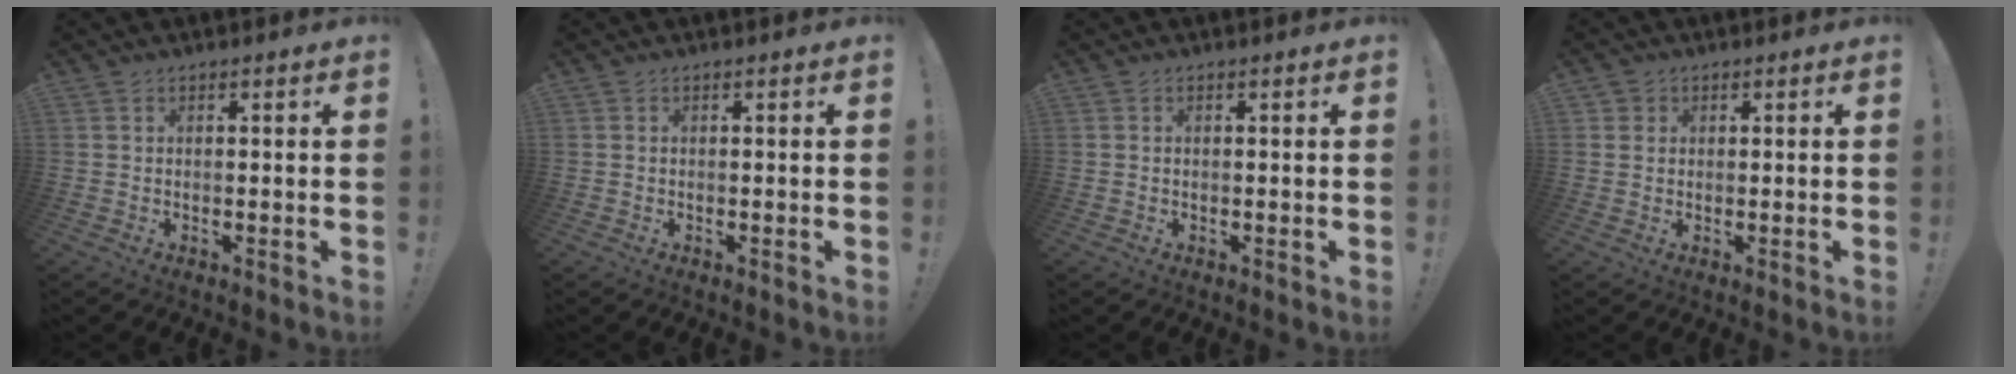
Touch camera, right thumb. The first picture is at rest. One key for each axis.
{"total": 0.0}
{"total": 0.0}
{"total": 1.8, "fx": 0.5, "fy": 1.7, "fz": 0.3, "tx": -0.005, "ty": 0.003, "tz": 0.009}